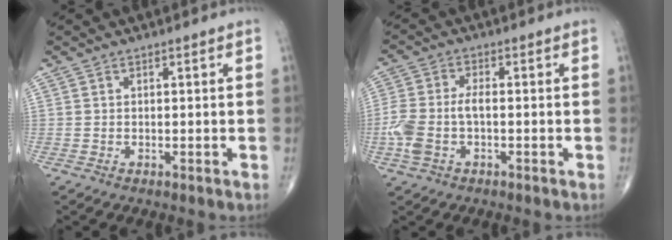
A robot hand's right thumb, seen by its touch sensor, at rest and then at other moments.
{"total": 7.5, "force": [-1.6, 3.9, 6.2], "torque": [-0.160, 0.019, -0.031]}